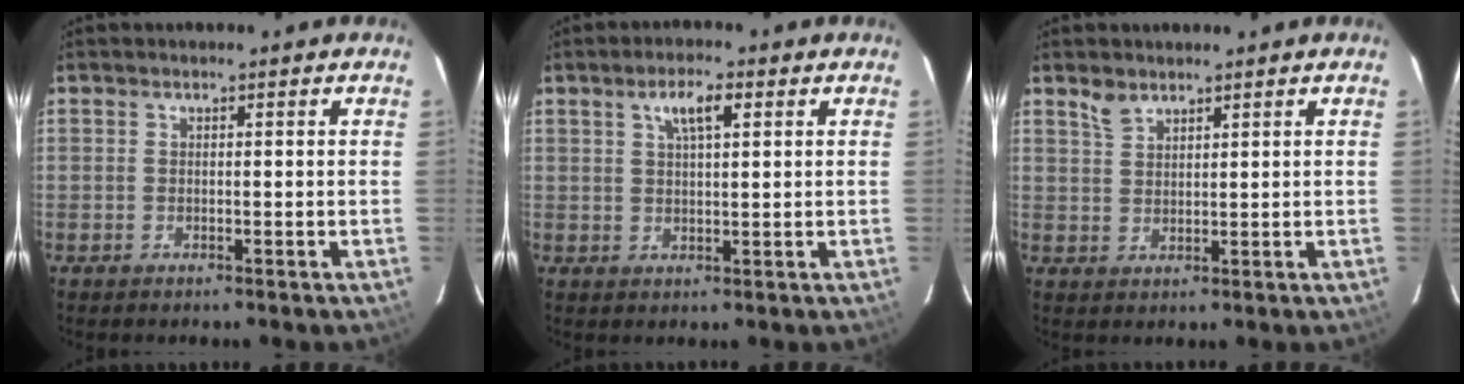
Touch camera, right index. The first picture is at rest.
{"total": 4.6, "force": [2.1, 1.4, 3.9], "torque": [-0.070, 0.009, 0.037]}
{"total": 2.9, "force": [2.3, 1.4, 1.1], "torque": [-0.021, 0.003, 0.047]}